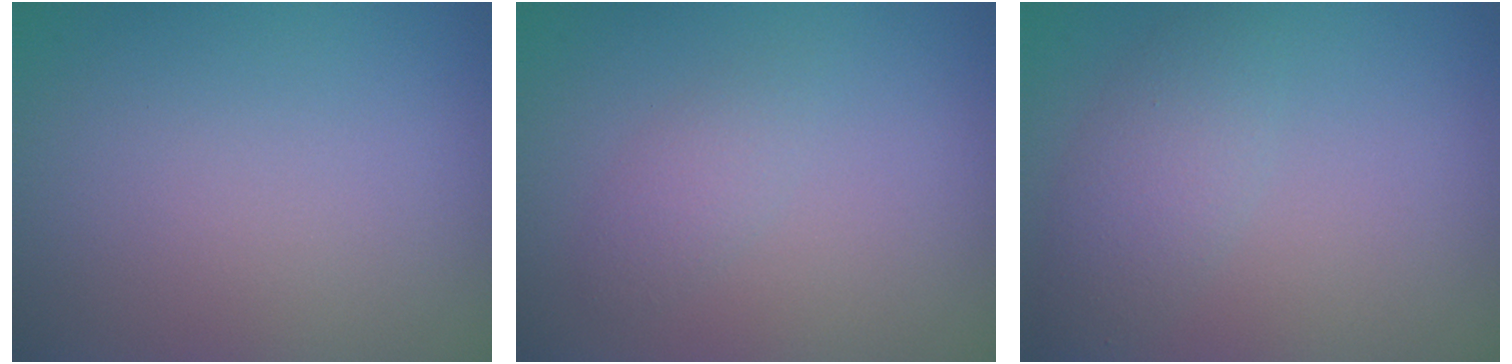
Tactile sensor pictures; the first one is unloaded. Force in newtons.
{"total": 1.4, "press": 1.4, "slide": 0.1}
{"total": 2.6, "press": 2.6, "slide": 0.2}